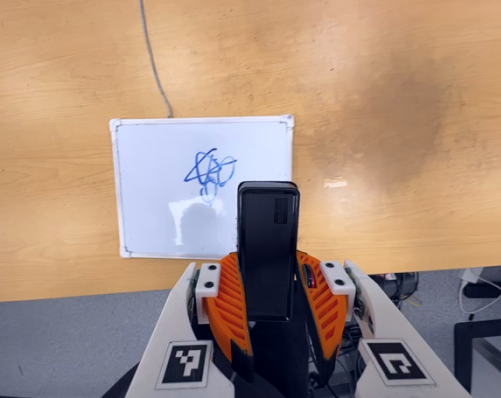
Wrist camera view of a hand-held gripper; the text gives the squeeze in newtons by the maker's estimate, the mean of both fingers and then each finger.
{"total": 5.9, "left": 3.6, "right": 8.1}